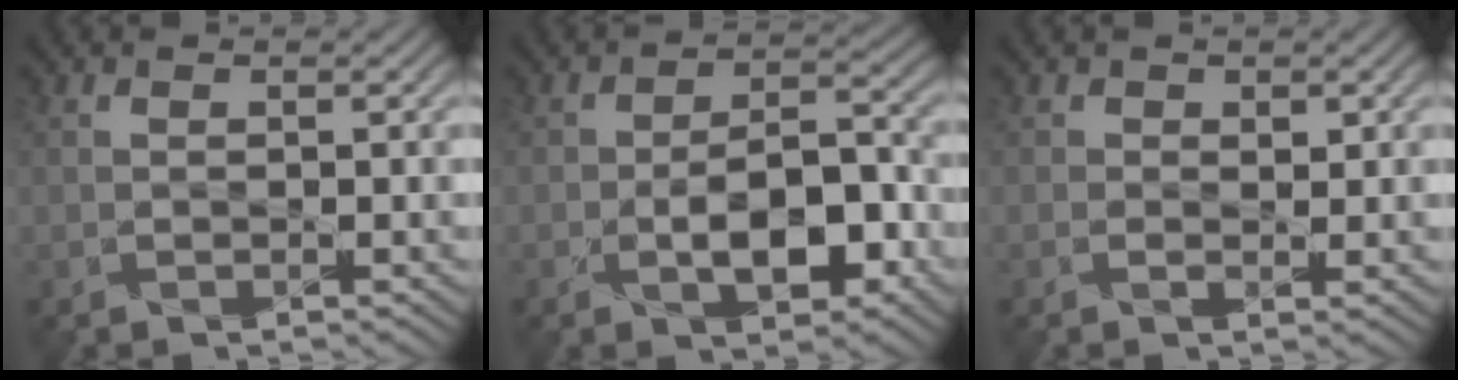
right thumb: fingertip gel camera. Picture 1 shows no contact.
{"total": 7.0, "force": [-2.9, 3.5, 5.3], "torque": [-0.076, 0.002, -0.053]}
{"total": 0.9, "force": [0.2, 0.7, 0.5], "torque": [-0.004, -0.004, 0.002]}